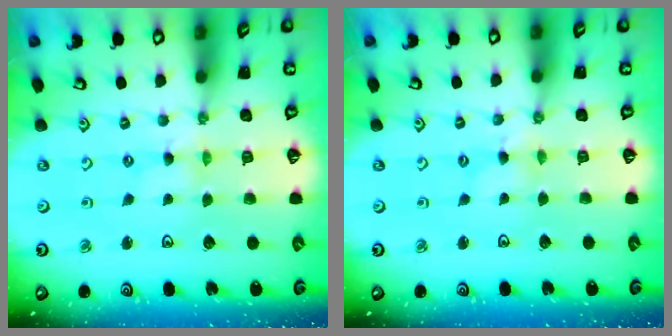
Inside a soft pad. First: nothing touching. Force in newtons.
{"total": 1.3, "press": 1.3, "slide": 0.3}